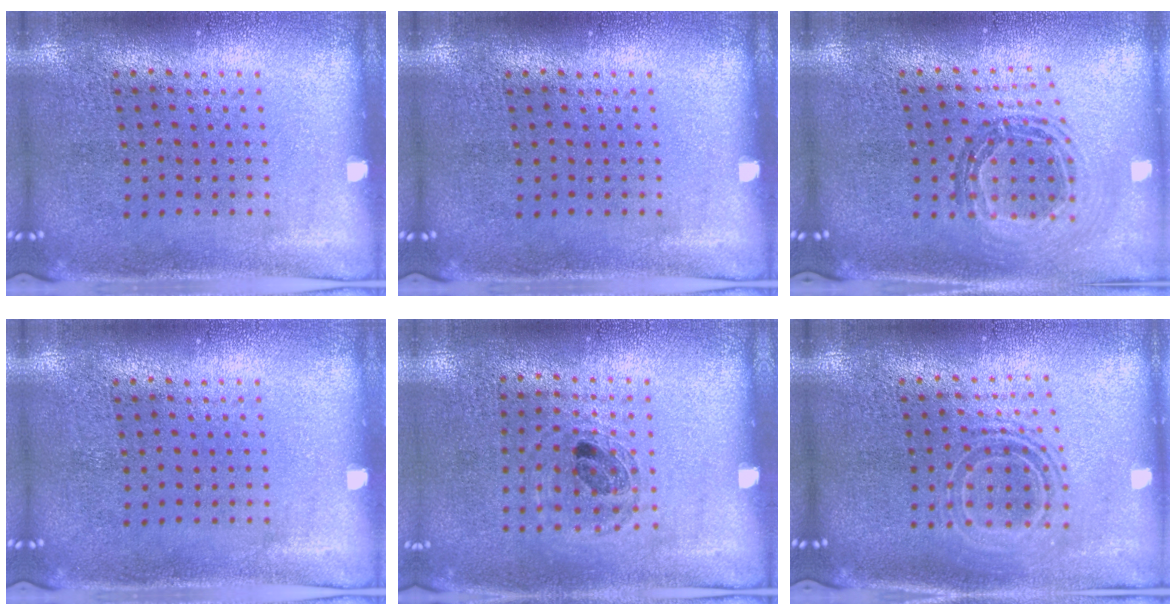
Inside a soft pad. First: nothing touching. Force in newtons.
{"total": 0.0}
{"total": 0.9, "press": 0.9, "slide": 0.1}
{"total": 0.0}
{"total": 0.8, "press": 0.8, "slide": 0.2}
{"total": 1.8, "press": 1.3, "slide": 1.1}